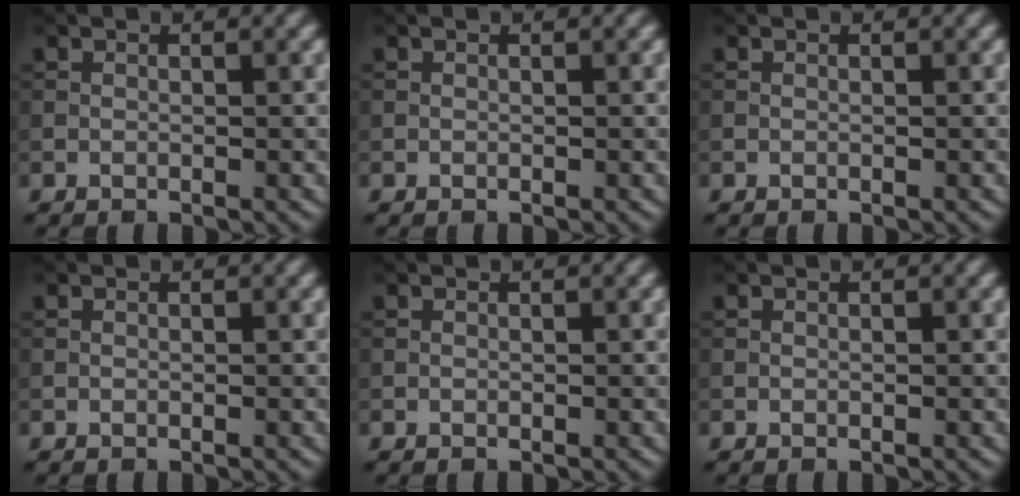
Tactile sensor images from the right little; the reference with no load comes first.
{"total": 0.0}
{"total": 0.0}
{"total": 0.0}
{"total": 0.0}
{"total": 0.0}